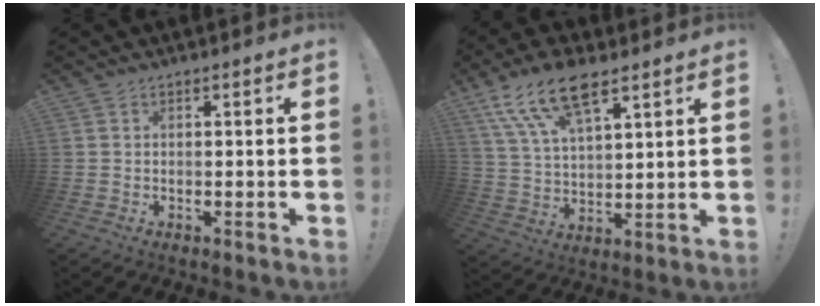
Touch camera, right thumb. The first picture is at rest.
{"total": 15.1, "force": [9.6, 6.3, 9.8], "torque": [-0.188, -0.036, 0.174]}